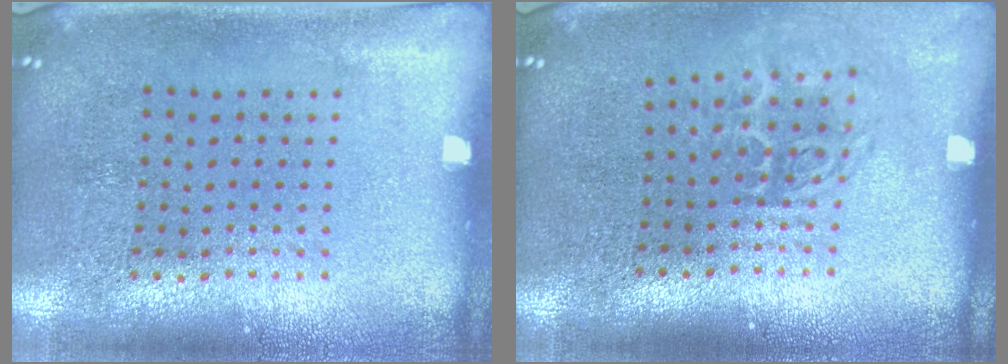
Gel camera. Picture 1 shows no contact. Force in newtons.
{"total": 1.7, "press": 1.2, "slide": 1.2}